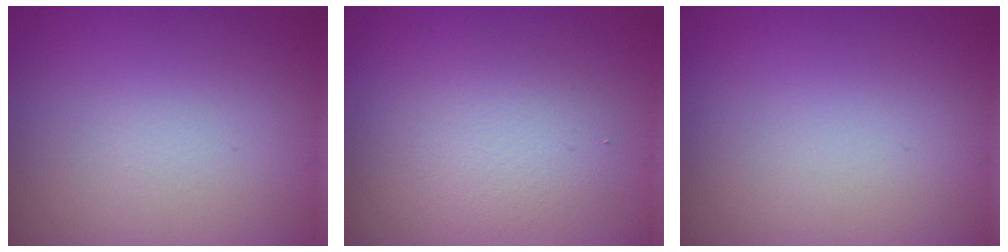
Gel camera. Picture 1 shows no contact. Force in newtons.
{"total": 2.9, "press": 2.9, "slide": 0.2}
{"total": 0.0}